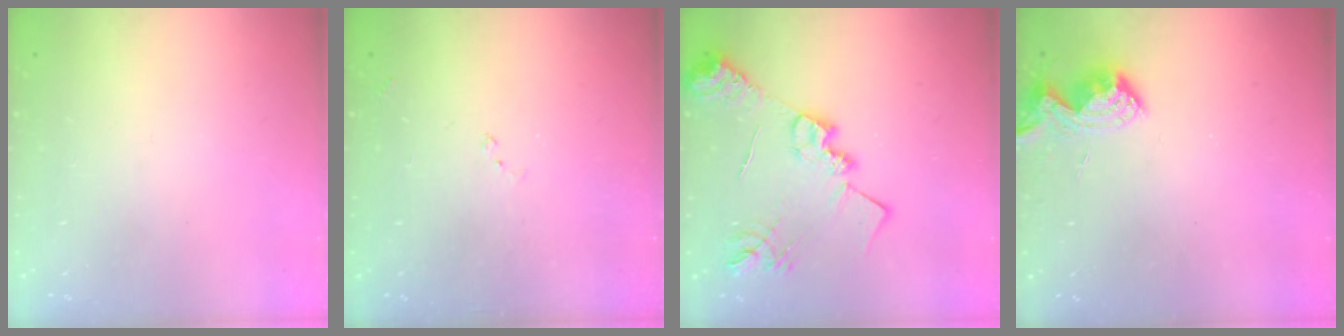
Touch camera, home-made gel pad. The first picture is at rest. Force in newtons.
{"total": 7.5, "press": 7.4, "slide": 0.7}
{"total": 16.1, "press": 16.1, "slide": 1.0}
{"total": 8.6, "press": 8.5, "slide": 1.2}